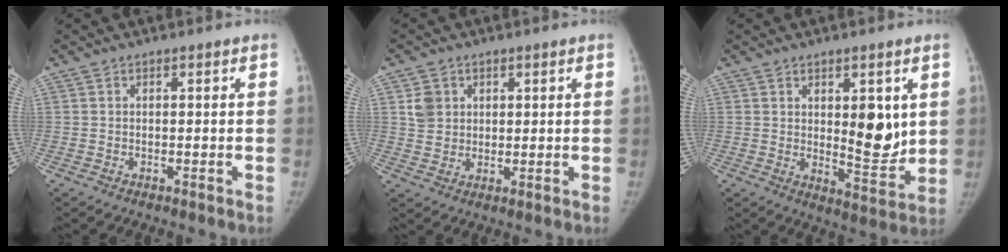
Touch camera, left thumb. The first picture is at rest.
{"total": 4.8, "force": [2.0, 4.0, 1.7], "torque": [-0.008, -0.011, 0.038]}
{"total": 11.3, "force": [2.5, 5.0, 9.8], "torque": [-0.103, -0.031, 0.046]}